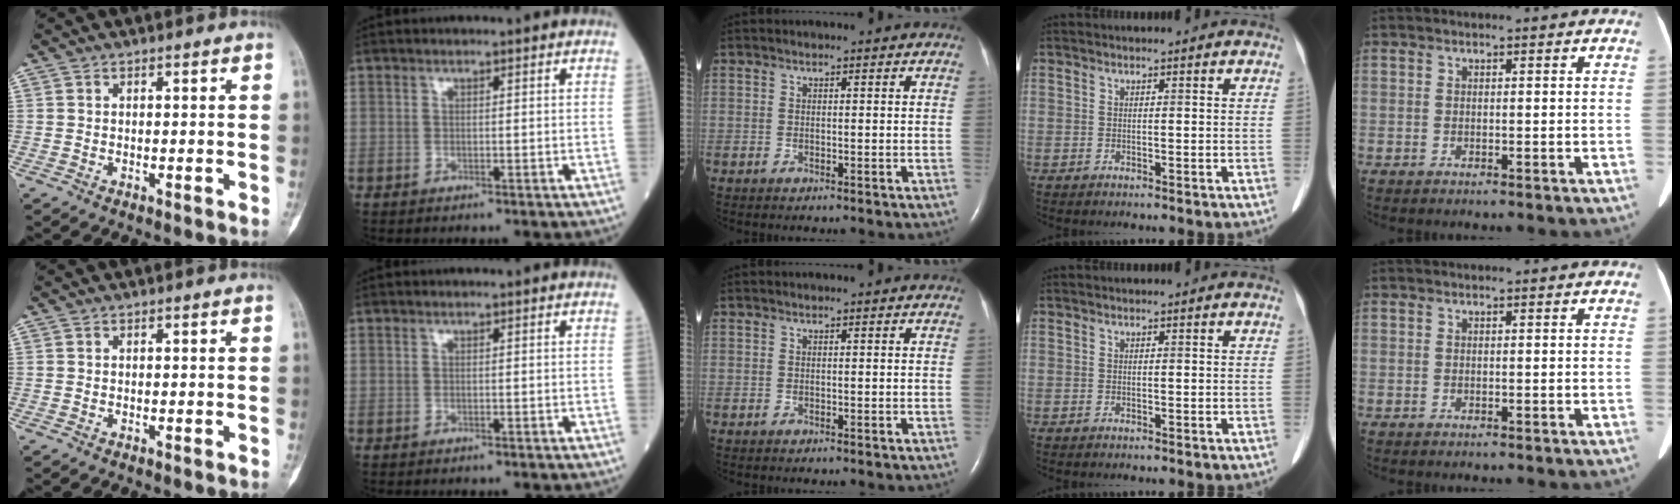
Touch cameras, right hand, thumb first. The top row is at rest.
{}